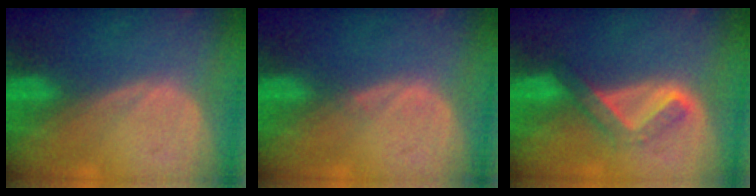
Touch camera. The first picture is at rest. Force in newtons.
{"total": 0.5, "press": 0.5, "slide": 0.1}
{"total": 5.4, "press": 4.7, "slide": 2.7}